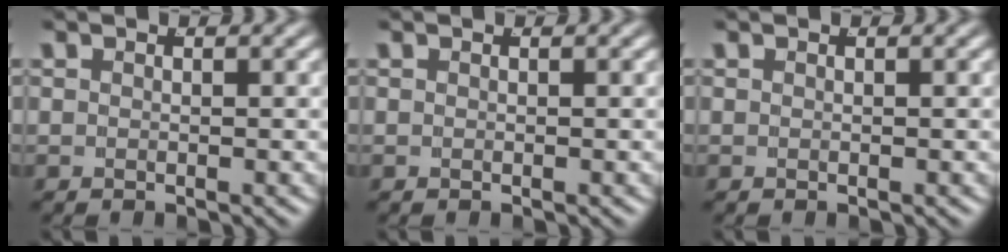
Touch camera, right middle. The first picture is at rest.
{"total": 0.0}
{"total": 0.0}